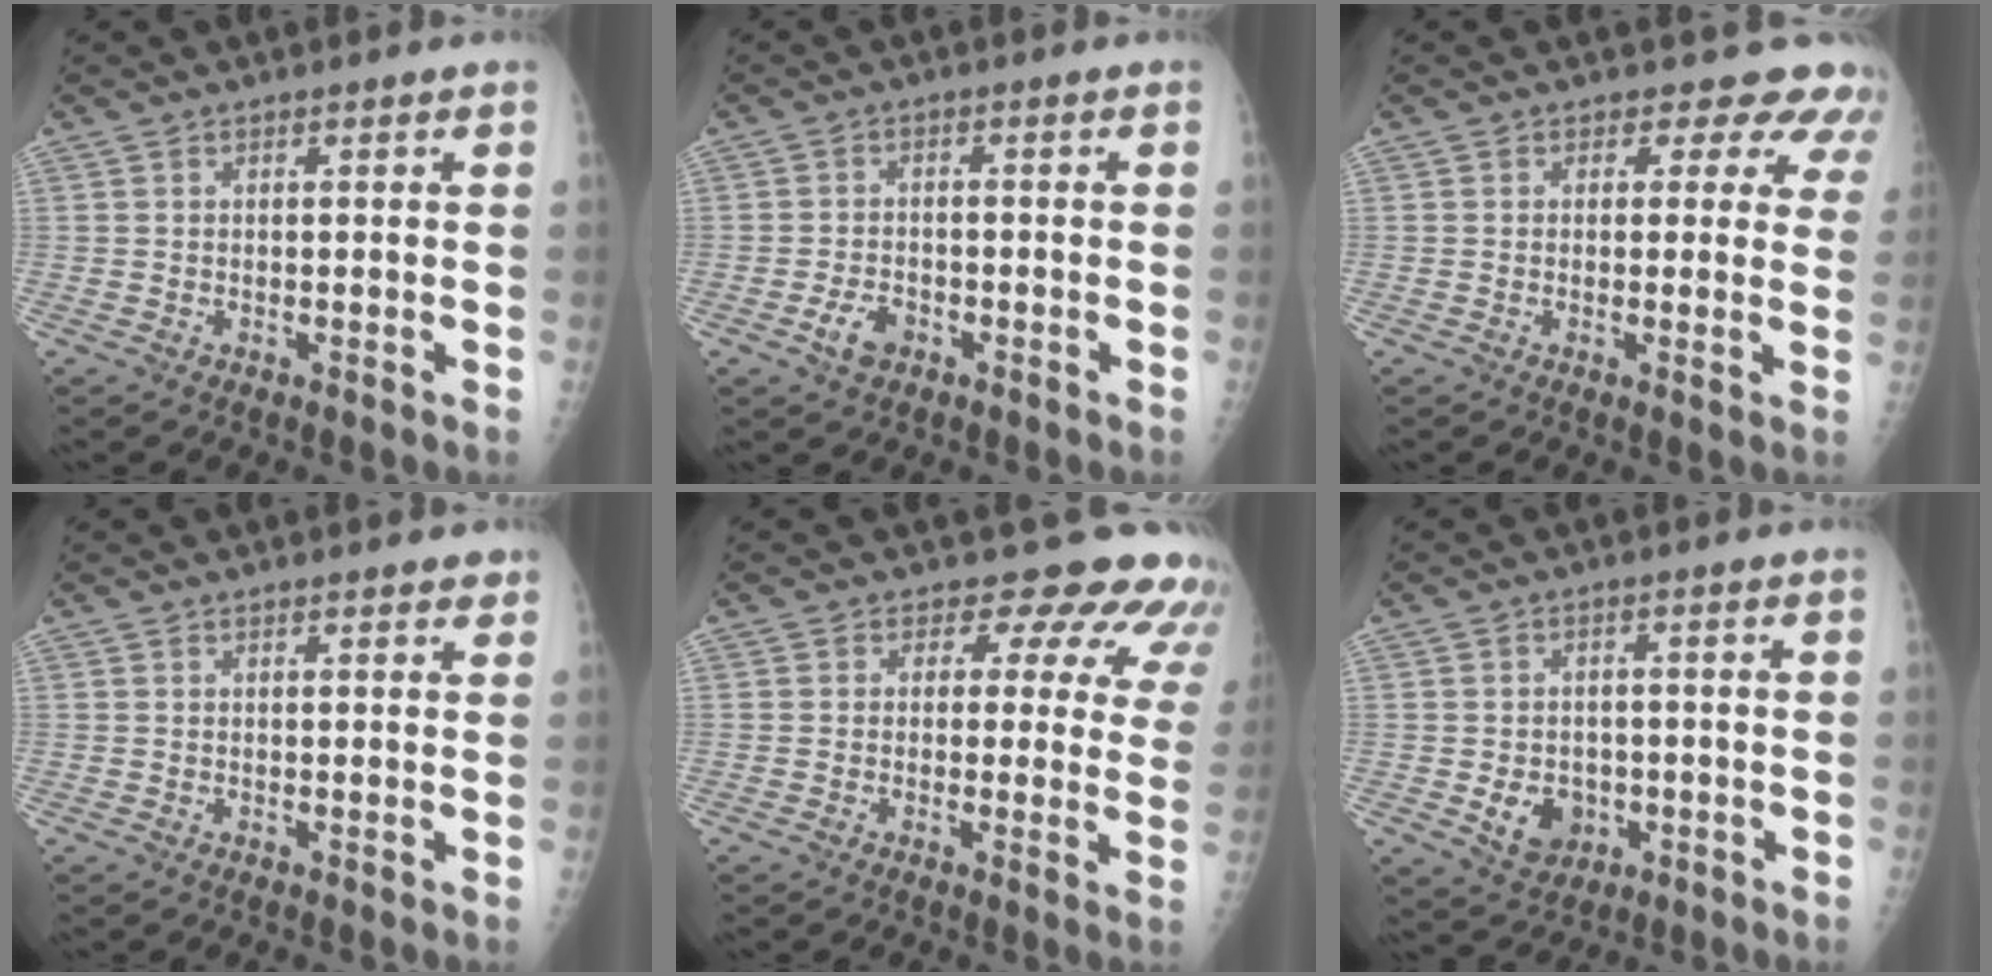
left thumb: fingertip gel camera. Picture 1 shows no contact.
{"total": 3.7, "force": [-1.9, 2.4, 2.1], "torque": [-0.035, 0.009, -0.033]}
{"total": 7.1, "force": [5.9, 3.9, 0.7], "torque": [0.040, -0.024, 0.043]}
{"total": 2.1, "force": [1.8, 0.8, 0.8], "torque": [0.007, -0.003, 0.017]}
{"total": 12.3, "force": [10.6, 5.7, 2.3], "torque": [0.030, -0.058, 0.089]}
{"total": 6.1, "force": [-1.3, 5.0, 3.1], "torque": [-0.027, 0.003, -0.009]}